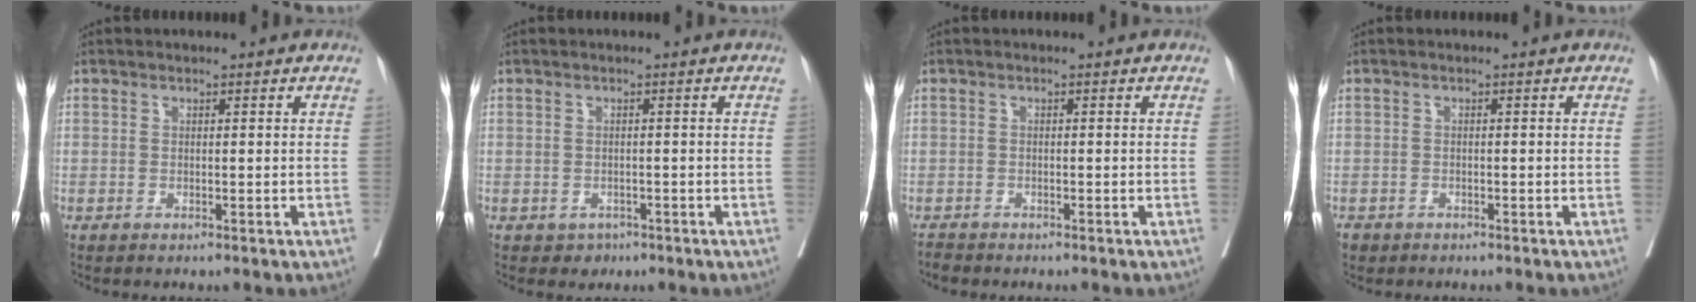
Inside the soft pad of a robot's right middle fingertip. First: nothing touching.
{"total": 2.3, "force": [-1.4, 1.8, 0.5], "torque": [-0.010, 0.000, -0.019]}
{"total": 1.1, "force": [-1.1, 0.1, 0.1], "torque": [-0.011, -0.006, -0.022]}
{"total": 2.1, "force": [-1.6, 1.2, 0.5], "torque": [-0.017, -0.004, -0.027]}